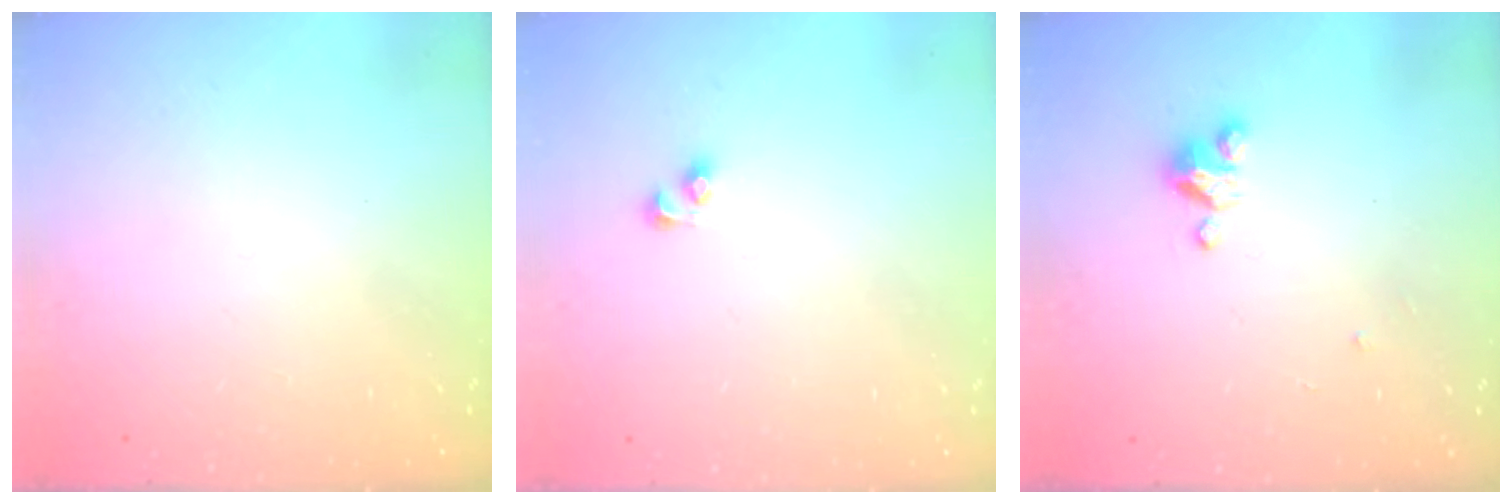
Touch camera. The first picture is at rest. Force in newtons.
{"total": 2.5, "press": 2.5, "slide": 0.3}
{"total": 2.9, "press": 2.9, "slide": 0.3}